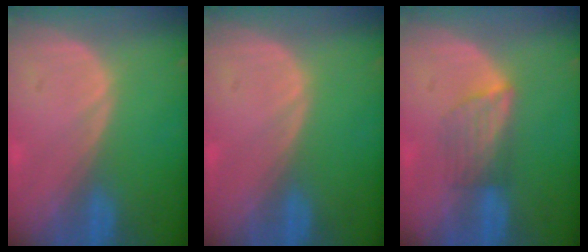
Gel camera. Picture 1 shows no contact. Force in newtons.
{"total": 0.0}
{"total": 4.1, "press": 3.8, "slide": 1.3}